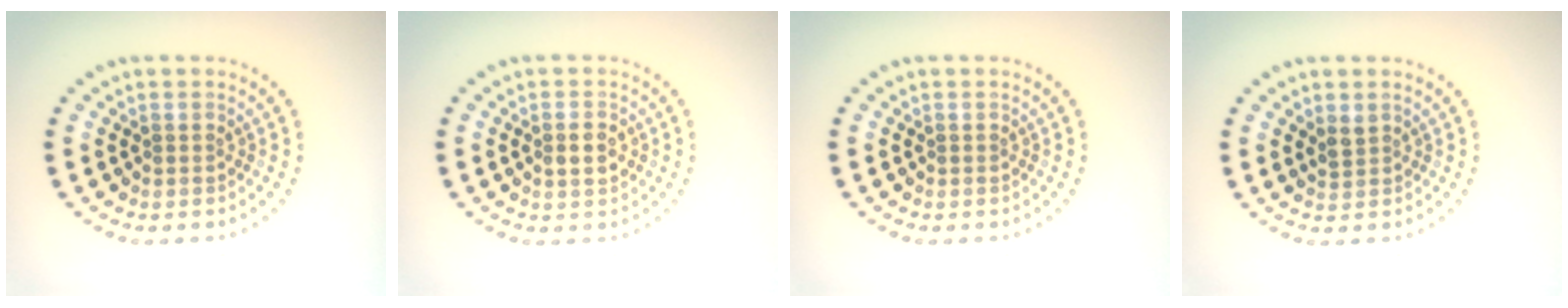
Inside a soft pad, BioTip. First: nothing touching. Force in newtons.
{"total": 2.3, "press": 2.3, "slide": 0.1}
{"total": 0.0}
{"total": 1.0, "press": 0.8, "slide": 0.6}